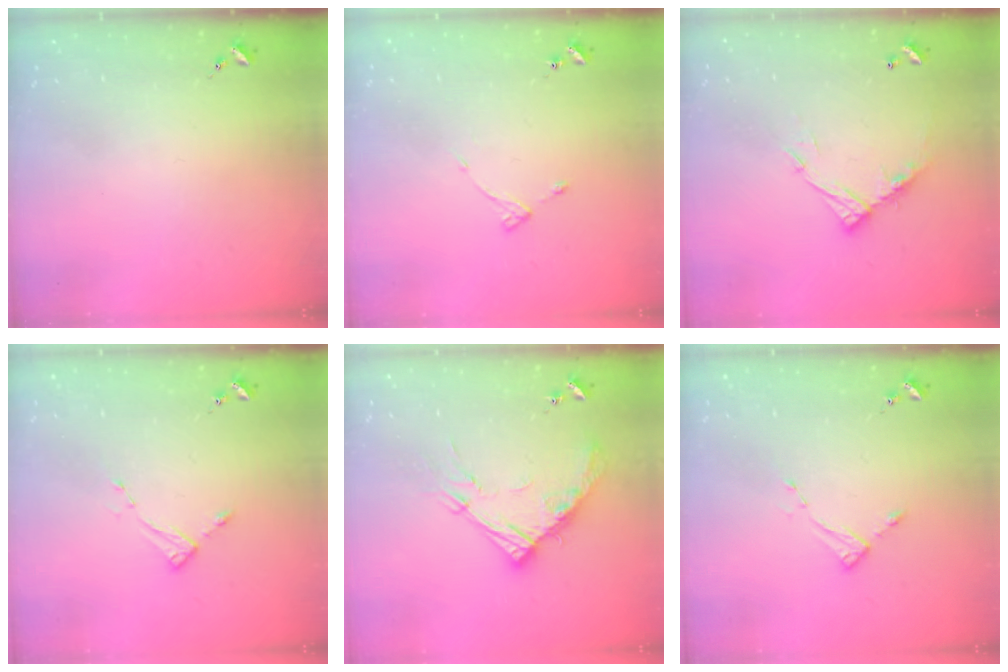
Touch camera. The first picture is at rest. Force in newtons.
{"total": 4.1, "press": 4.1, "slide": 0.5}
{"total": 12.8, "press": 12.8, "slide": 1.0}
{"total": 2.7, "press": 2.7, "slide": 0.4}
{"total": 15.1, "press": 15.1, "slide": 1.5}
{"total": 2.7, "press": 2.7, "slide": 0.4}